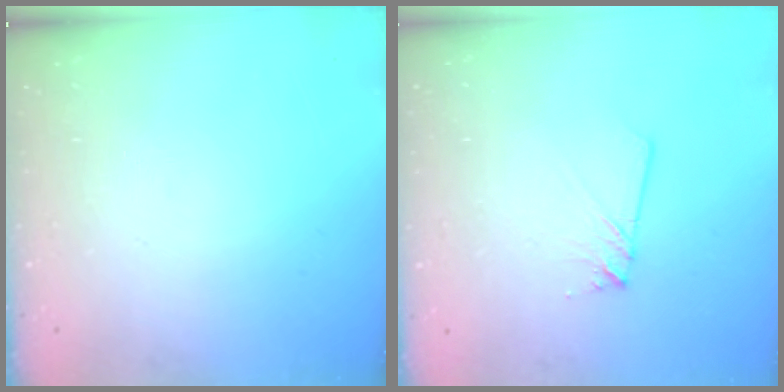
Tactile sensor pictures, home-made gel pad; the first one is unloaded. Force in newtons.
{"total": 3.5, "press": 3.5, "slide": 0.4}